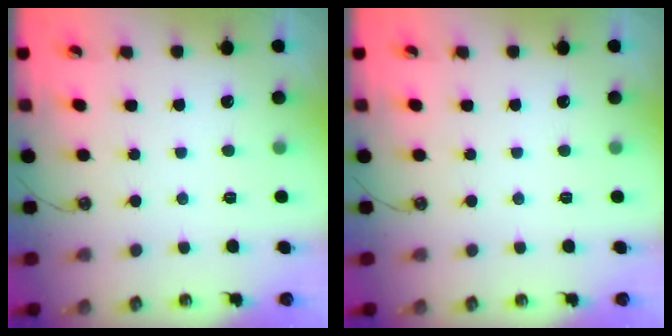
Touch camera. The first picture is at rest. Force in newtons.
{"total": 0.0}